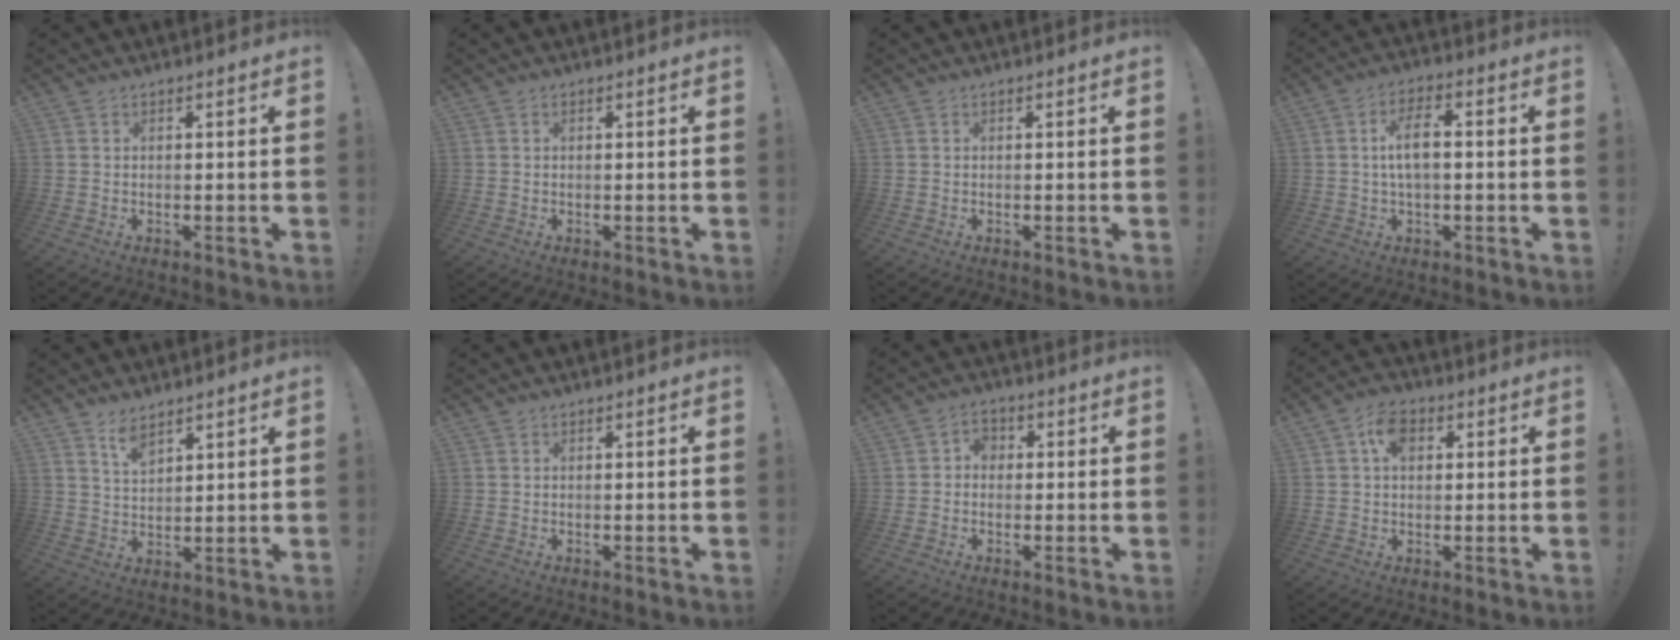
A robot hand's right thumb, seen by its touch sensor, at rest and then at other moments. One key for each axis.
{"total": 0.0}
{"total": 0.0}
{"total": 7.4, "fx": 0.5, "fy": 3.1, "fz": 6.7, "tx": -0.119, "ty": 0.007, "tz": 0.008}
{"total": 5.7, "fx": 4.5, "fy": 2.3, "fz": 2.7, "tx": -0.045, "ty": -0.028, "tz": 0.081}
{"total": 0.0}
{"total": 3.5, "fx": -0.6, "fy": 2.8, "fz": 1.9, "tx": -0.032, "ty": 0.010, "tz": -0.011}
{"total": 6.5, "fx": 1.8, "fy": 4.3, "fz": 4.5, "tx": -0.072, "ty": 0.008, "tz": 0.031}